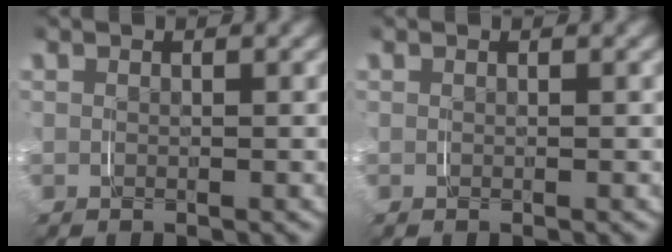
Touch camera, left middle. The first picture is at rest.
{"total": 0.0}